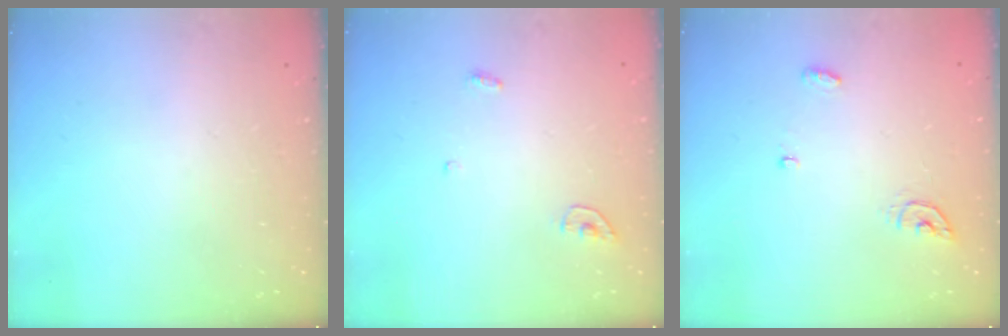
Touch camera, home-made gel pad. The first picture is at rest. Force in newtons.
{"total": 3.6, "press": 3.5, "slide": 0.4}
{"total": 4.8, "press": 4.8, "slide": 0.4}